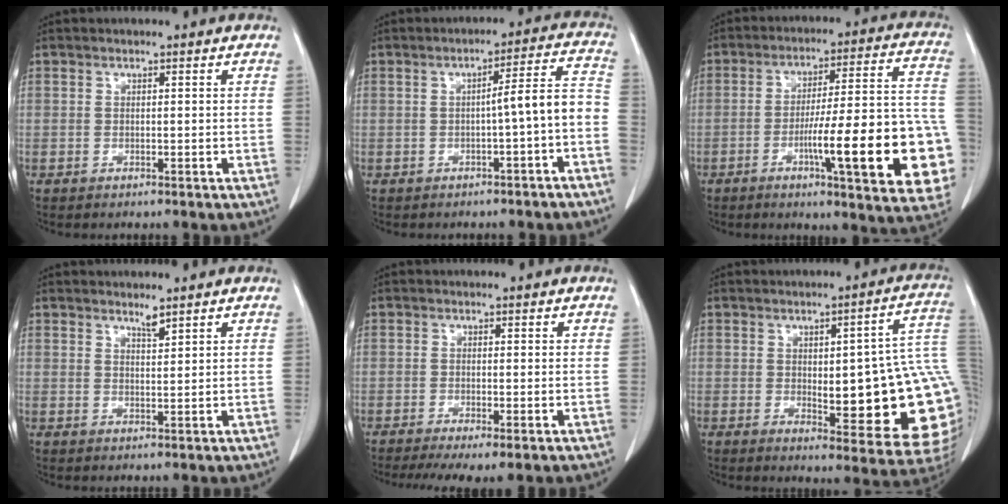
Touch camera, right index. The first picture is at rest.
{"total": 8.4, "force": [-1.9, -0.1, 8.2], "torque": [-0.102, 0.031, -0.027]}
{"total": 22.4, "force": [-6.7, 2.8, 21.2], "torque": [-0.211, 0.020, -0.082]}
{"total": 1.7, "force": [1.5, 0.0, 0.8], "torque": [-0.015, -0.006, 0.029]}
{"total": 5.1, "force": [-3.2, 0.9, 3.8], "torque": [-0.064, -0.015, -0.053]}
{"total": 20.6, "force": [-0.4, 4.7, 20.0], "torque": [-0.171, 0.014, 0.012]}